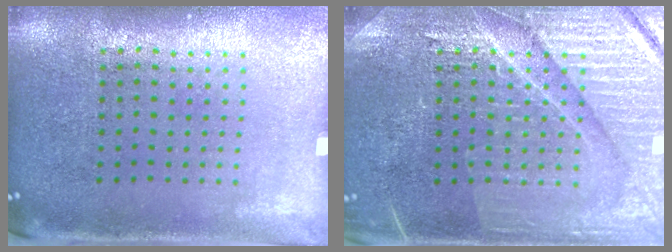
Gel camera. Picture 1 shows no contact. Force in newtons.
{"total": 4.2, "press": 4.2, "slide": 0.5}